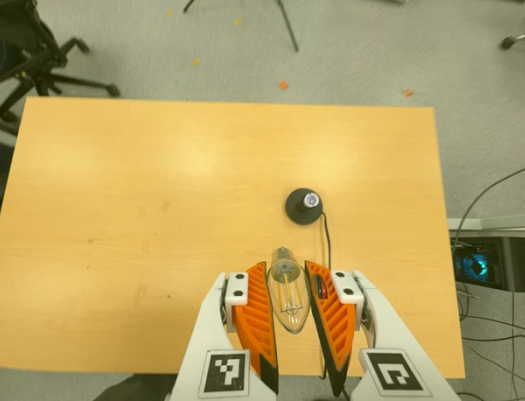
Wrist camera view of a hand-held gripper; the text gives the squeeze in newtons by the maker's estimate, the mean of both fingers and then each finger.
{"total": 11.6, "left": 11.3, "right": 11.9}